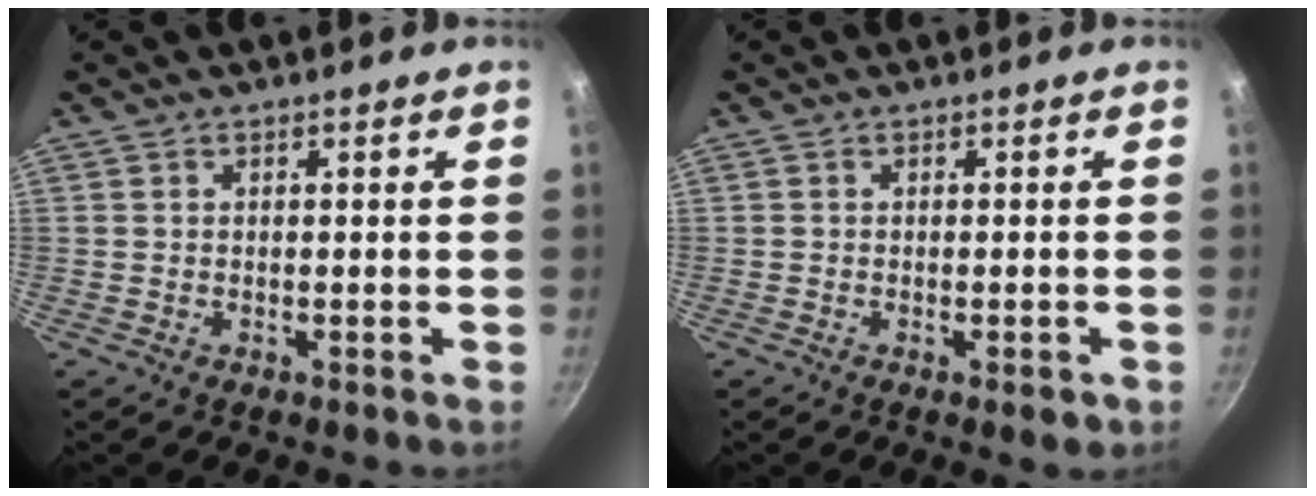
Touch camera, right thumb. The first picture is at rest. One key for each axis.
{"total": 2.3, "fx": -1.0, "fy": 0.8, "fz": 1.9, "tx": -0.028, "ty": 0.002, "tz": -0.013}